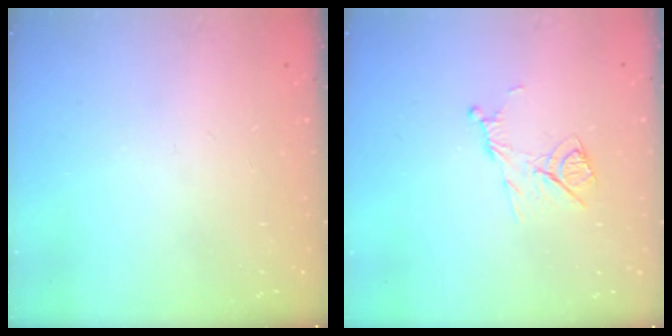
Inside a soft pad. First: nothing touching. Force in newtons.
{"total": 9.2, "press": 9.2, "slide": 0.2}